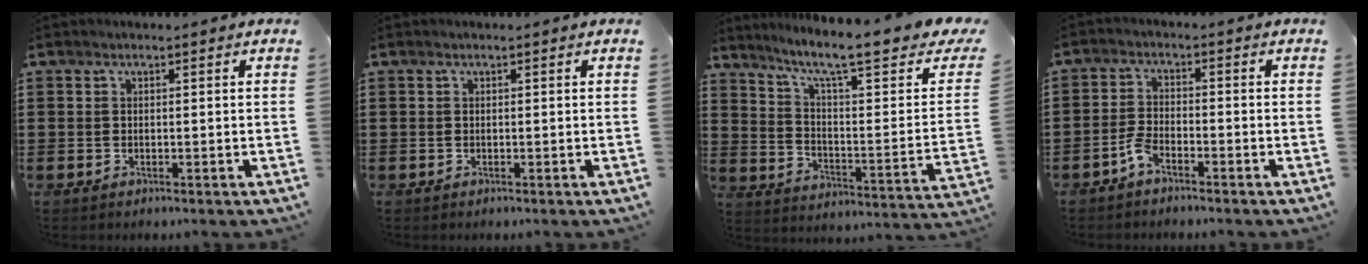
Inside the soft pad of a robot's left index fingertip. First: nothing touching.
{"total": 0.0}
{"total": 9.1, "force": [6.6, 0.9, 6.2], "torque": [-0.121, -0.048, 0.097]}
{"total": 3.0, "force": [-2.2, 0.8, 1.8], "torque": [-0.049, 0.004, -0.048]}